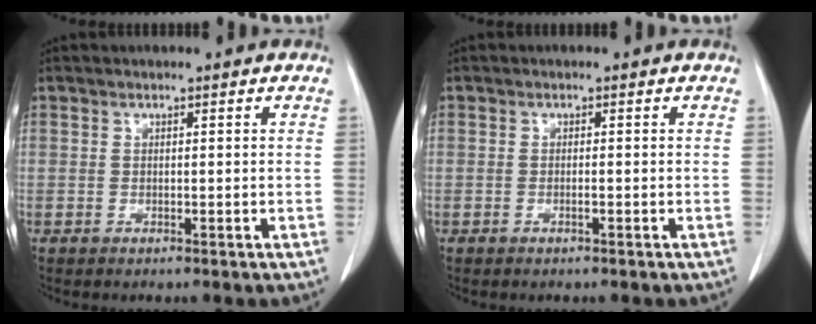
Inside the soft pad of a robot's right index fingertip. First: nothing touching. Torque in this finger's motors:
{"motor_torque": [-0.11, 0.07, -0.10, -0.01]}